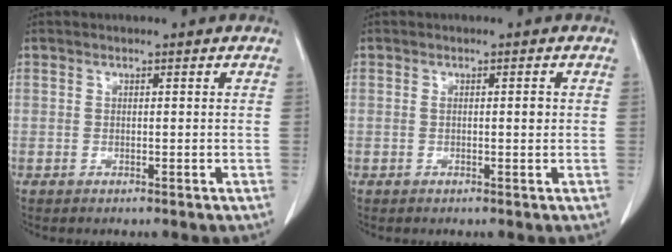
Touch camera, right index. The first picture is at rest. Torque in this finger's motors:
{"motor_torque": [0.18, -0.05, 0.00, 0.02]}